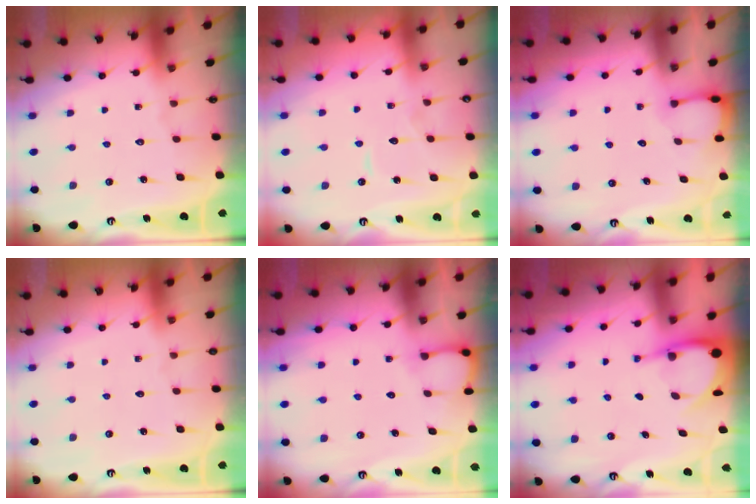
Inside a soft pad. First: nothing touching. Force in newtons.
{"total": 5.4, "press": 5.4, "slide": 0.4}
{"total": 2.7, "press": 2.7, "slide": 0.4}
{"total": 0.0}
{"total": 2.6, "press": 2.6, "slide": 0.3}
{"total": 5.4, "press": 5.4, "slide": 0.5}